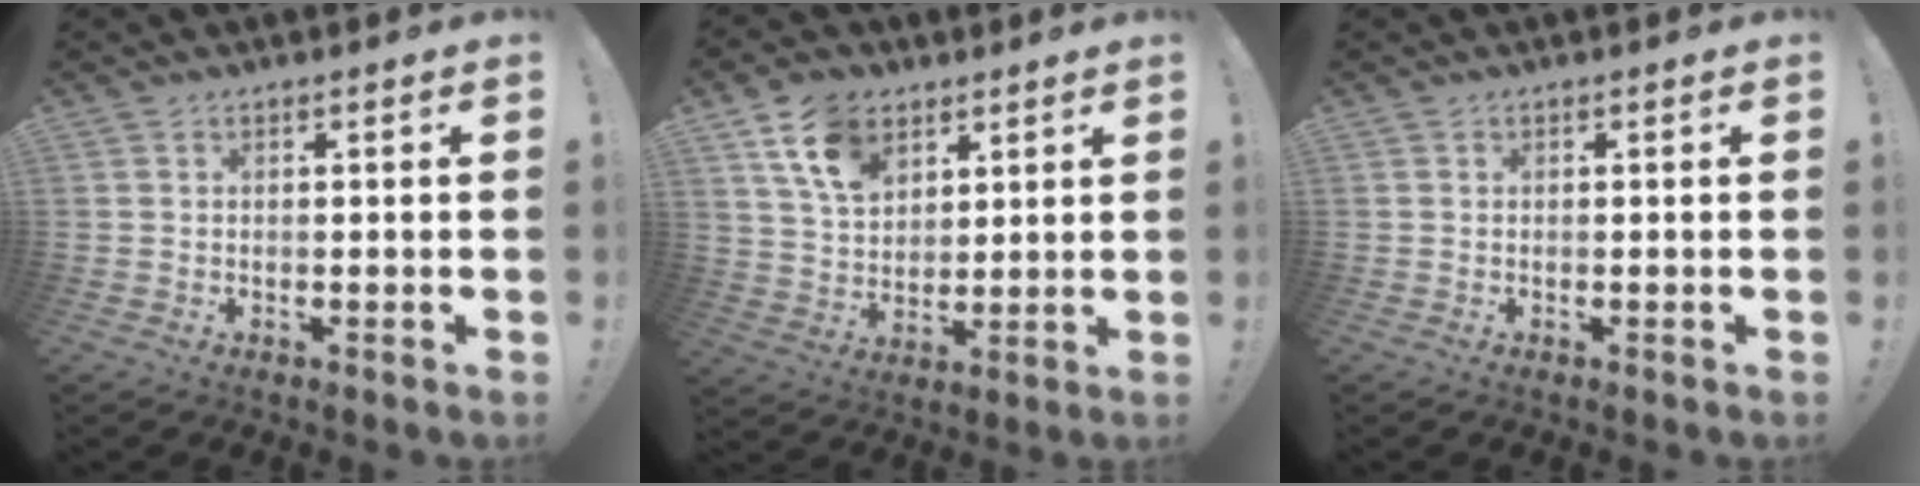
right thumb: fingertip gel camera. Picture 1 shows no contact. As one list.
[{"total": 12.6, "force": [7.3, 8.5, 5.9], "torque": [-0.100, -0.030, 0.142]}, {"total": 0.0}]